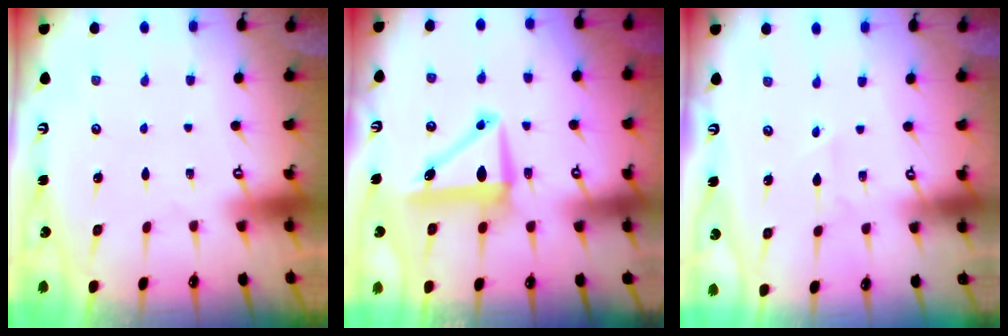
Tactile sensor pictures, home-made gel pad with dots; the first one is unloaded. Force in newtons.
{"total": 8.4, "press": 7.8, "slide": 3.1}
{"total": 1.6, "press": 1.5, "slide": 0.7}